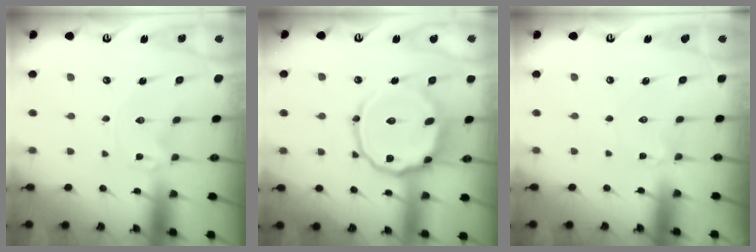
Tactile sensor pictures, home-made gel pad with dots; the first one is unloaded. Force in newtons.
{"total": 18.3, "press": 18.2, "slide": 1.4}
{"total": 2.8, "press": 2.8, "slide": 0.3}